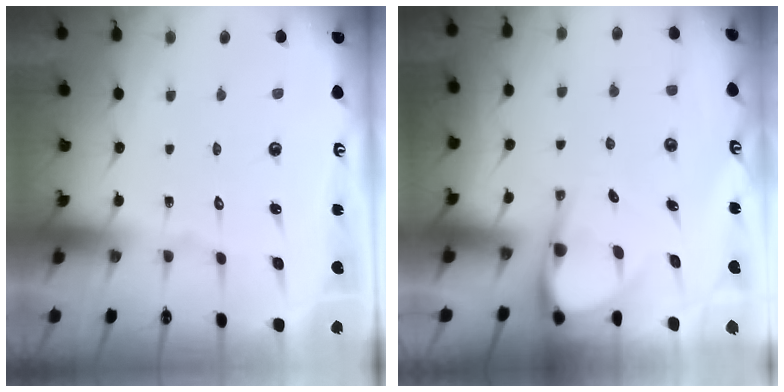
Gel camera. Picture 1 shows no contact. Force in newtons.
{"total": 5.0, "press": 5.0, "slide": 0.7}